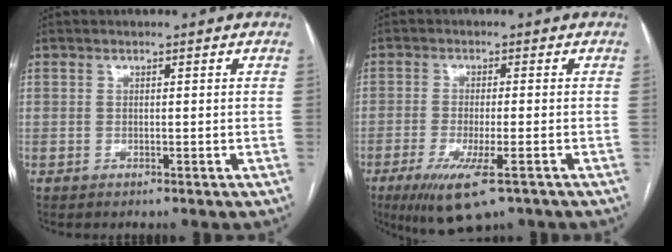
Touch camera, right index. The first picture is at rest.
{"total": 8.8, "force": [-5.1, 1.5, 7.0], "torque": [-0.127, -0.026, -0.082]}